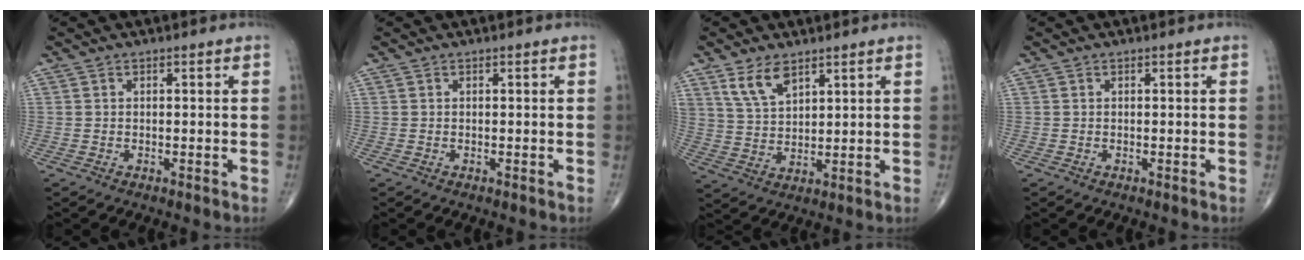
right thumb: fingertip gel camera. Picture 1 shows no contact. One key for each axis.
{"total": 0.0}
{"total": 6.6, "fx": 4.3, "fy": 3.2, "fz": 3.9, "tx": -0.066, "ty": -0.021, "tz": 0.091}
{"total": 0.0}